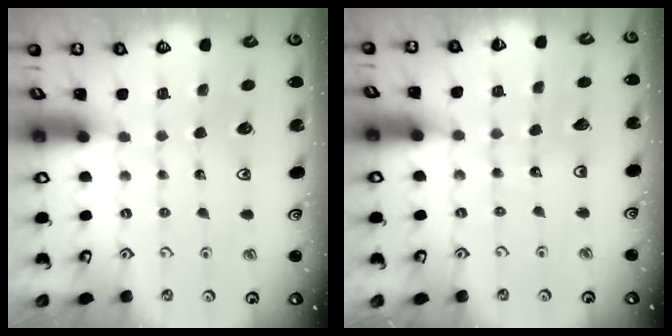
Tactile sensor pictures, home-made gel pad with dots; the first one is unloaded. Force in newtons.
{"total": 5.5, "press": 5.5, "slide": 0.4}